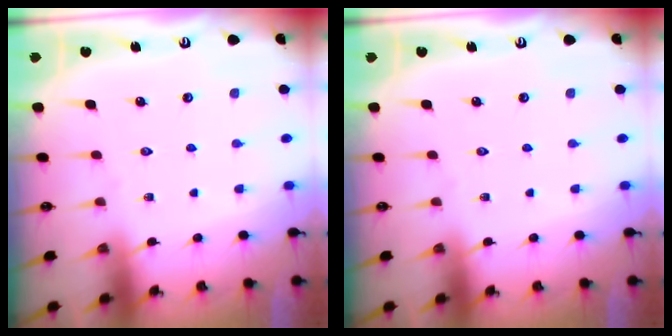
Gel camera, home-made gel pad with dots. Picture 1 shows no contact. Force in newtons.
{"total": 0.0}